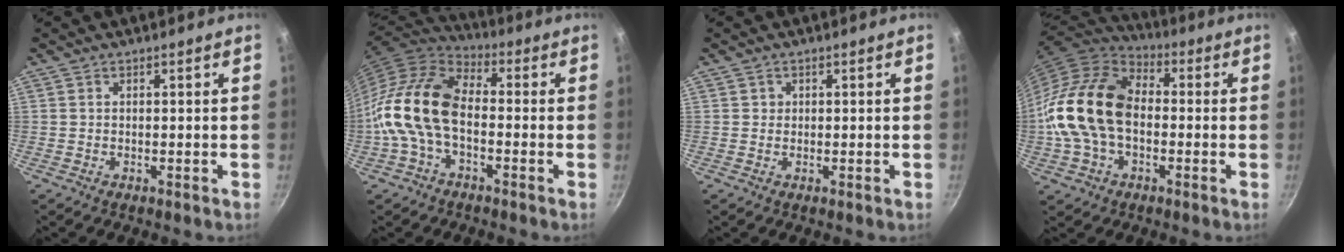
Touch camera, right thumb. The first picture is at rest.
{"total": 14.6, "force": [-3.0, 8.8, 11.2], "torque": [-0.208, 0.036, -0.075]}
{"total": 0.9, "force": [0.2, 0.8, 0.1], "torque": [0.007, 0.003, 0.002]}
{"total": 18.0, "force": [-1.3, 12.4, 13.0], "torque": [-0.232, 0.035, -0.036]}